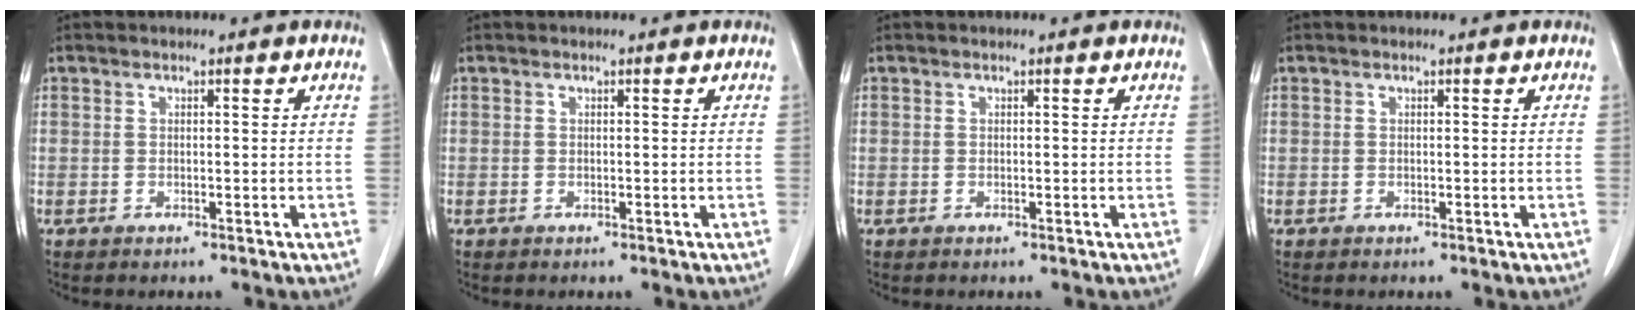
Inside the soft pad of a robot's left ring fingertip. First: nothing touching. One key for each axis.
{"total": 0.0}
{"total": 0.0}
{"total": 0.0}